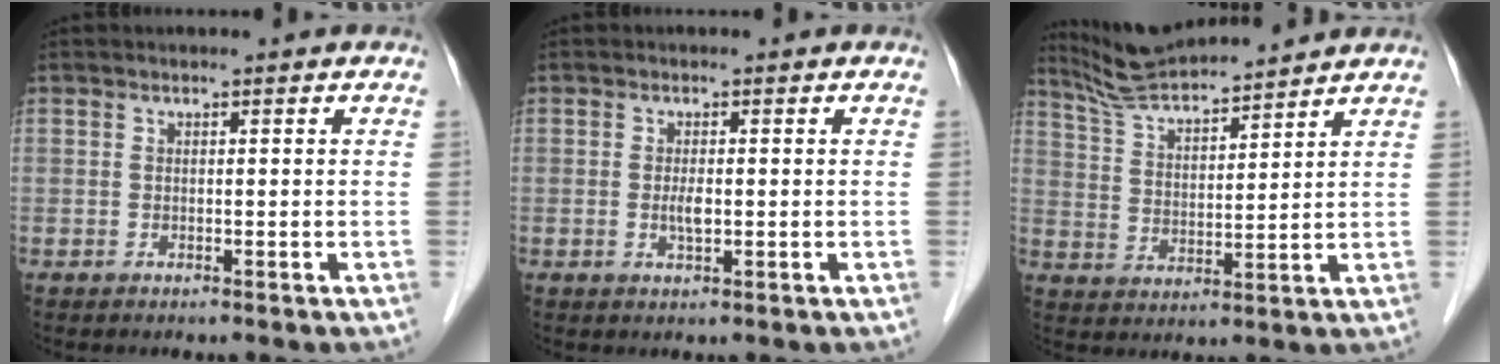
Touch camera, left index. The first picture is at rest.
{"total": 1.8, "force": [-0.3, 0.5, 1.7], "torque": [-0.035, 0.000, -0.005]}
{"total": 11.7, "force": [11.0, 0.4, 4.0], "torque": [-0.080, 0.022, 0.196]}